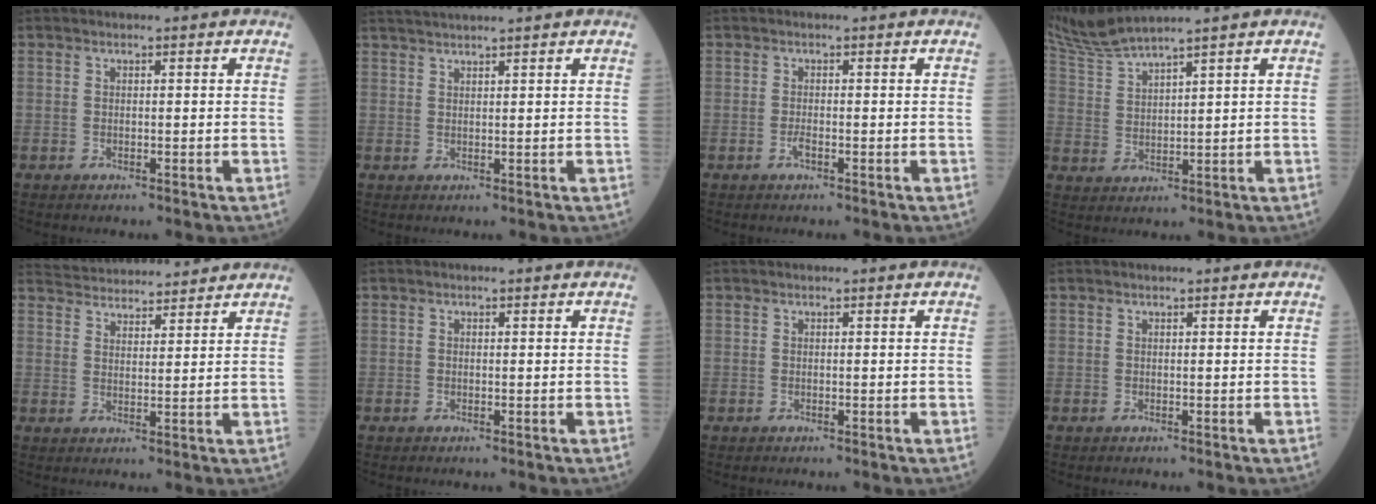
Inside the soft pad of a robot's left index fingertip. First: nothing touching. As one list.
[{"total": 5.3, "force": [4.7, -1.0, 2.2], "torque": [-0.033, 0.027, 0.078]}, {"total": 0.9, "force": [-0.5, 0.1, 0.8], "torque": [-0.021, -0.001, -0.008]}, {"total": 6.5, "force": [5.9, -1.7, 2.0], "torque": [-0.062, -0.001, 0.130]}, {"total": 11.9, "force": [11.5, 1.8, 2.5], "torque": [-0.041, 0.029, 0.169]}, {"total": 0.0}, {"total": 0.0}, {"total": 0.0}]